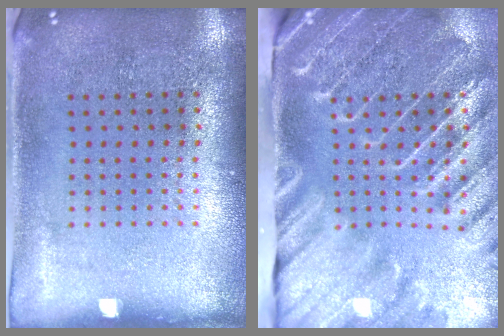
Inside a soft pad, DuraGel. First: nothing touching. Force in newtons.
{"total": 4.3, "press": 3.4, "slide": 2.5}